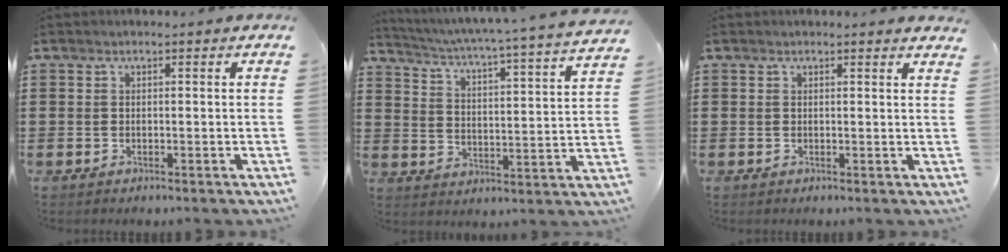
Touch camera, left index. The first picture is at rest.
{"total": 3.8, "force": [3.2, -1.0, 1.8], "torque": [-0.053, -0.039, 0.042]}
{"total": 1.0, "force": [0.9, -0.1, 0.4], "torque": [-0.009, -0.002, 0.017]}